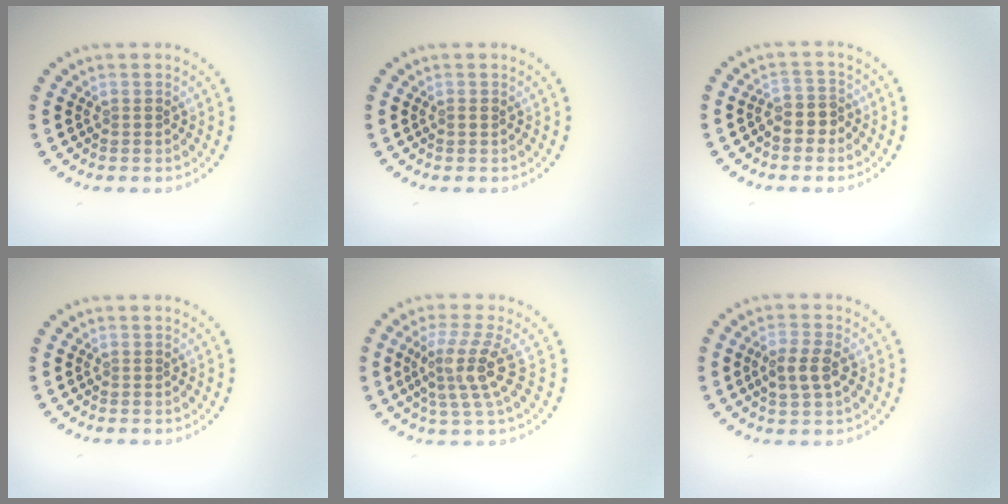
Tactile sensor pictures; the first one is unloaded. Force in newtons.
{"total": 0.7, "press": 0.7, "slide": 0.1}
{"total": 2.4, "press": 2.1, "slide": 1.1}
{"total": 0.0}
{"total": 4.0, "press": 2.9, "slide": 2.8}
{"total": 2.8, "press": 2.8, "slide": 0.6}